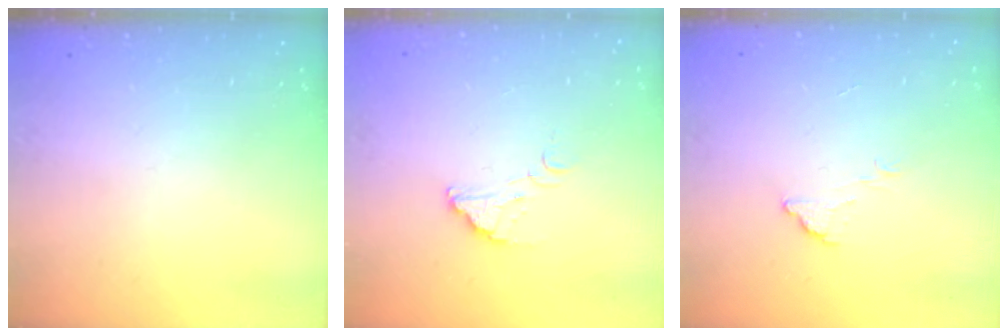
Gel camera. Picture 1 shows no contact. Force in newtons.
{"total": 2.5, "press": 2.5, "slide": 0.1}
{"total": 3.6, "press": 3.6, "slide": 0.2}